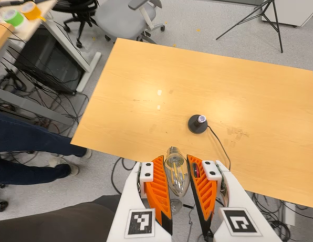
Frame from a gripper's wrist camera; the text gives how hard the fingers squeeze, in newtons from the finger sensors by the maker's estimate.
{"total": 16.3, "left": 17.9, "right": 14.7}